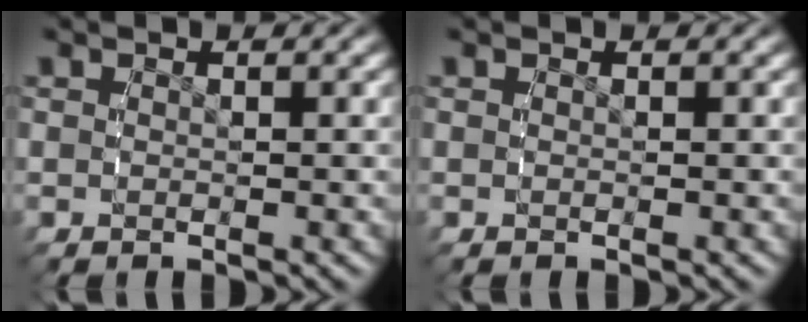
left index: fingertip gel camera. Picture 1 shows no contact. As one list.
[{"total": 0.0}]